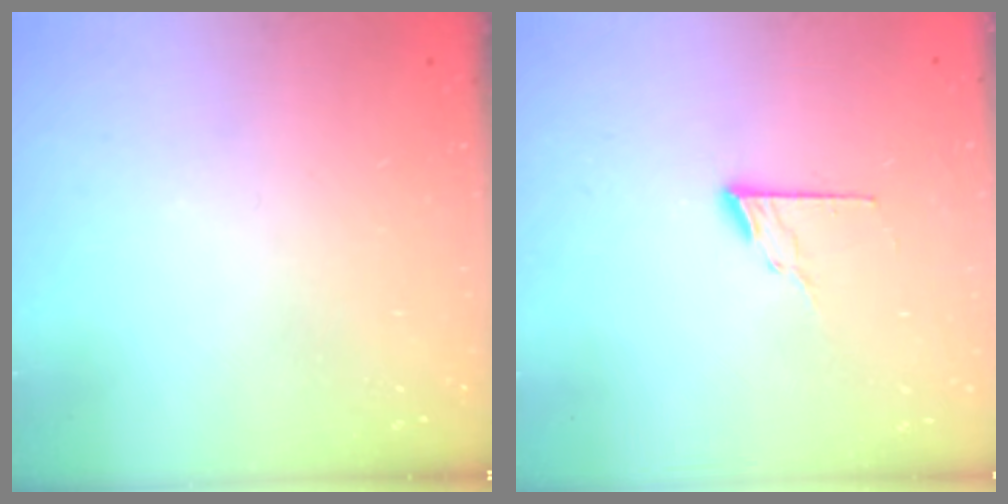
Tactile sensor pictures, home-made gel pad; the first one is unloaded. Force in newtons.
{"total": 7.4, "press": 7.4, "slide": 0.6}